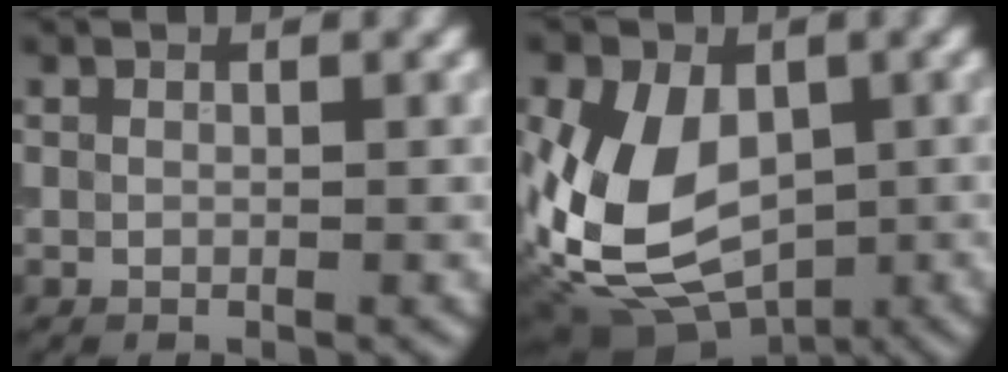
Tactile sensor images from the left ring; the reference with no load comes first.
{"total": 11.2, "force": [-1.1, 8.0, 7.9], "torque": [-0.173, -0.025, -0.014]}